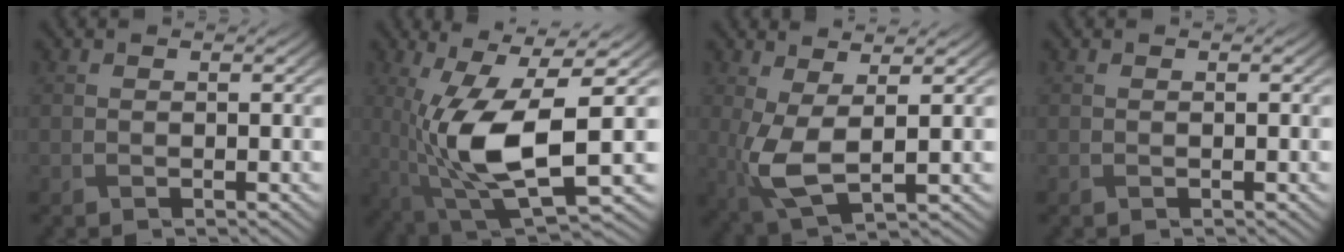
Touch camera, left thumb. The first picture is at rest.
{"total": 13.3, "force": [-1.2, 4.8, 12.4], "torque": [-0.256, -0.016, -0.013]}
{"total": 6.5, "force": [0.0, 2.6, 6.0], "torque": [-0.148, -0.006, 0.004]}
{"total": 0.0}